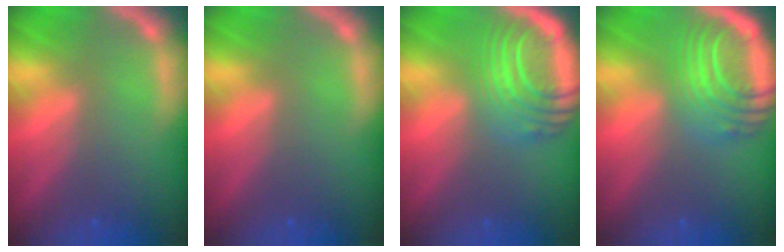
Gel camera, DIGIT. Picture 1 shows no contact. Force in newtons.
{"total": 0.0}
{"total": 9.5}
{"total": 9.0}